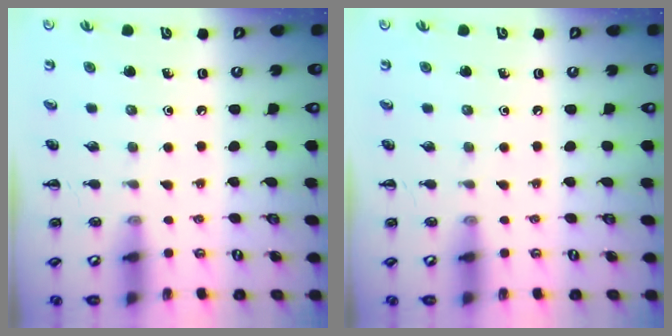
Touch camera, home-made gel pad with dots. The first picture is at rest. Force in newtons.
{"total": 0.0}